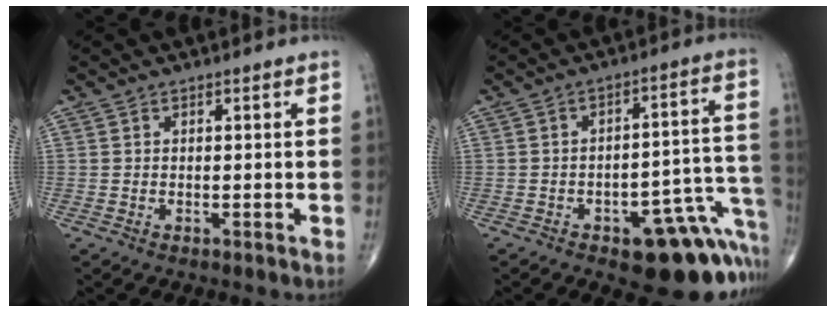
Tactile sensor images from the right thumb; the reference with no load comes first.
{"total": 16.9, "force": [-8.0, 7.5, 12.8], "torque": [-0.072, 0.079, -0.089]}